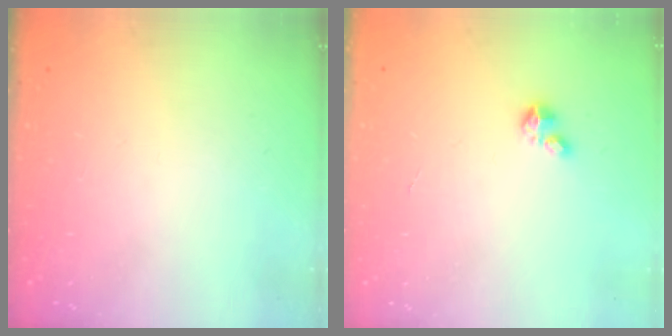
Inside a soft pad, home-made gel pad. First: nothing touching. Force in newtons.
{"total": 1.9, "press": 1.9, "slide": 0.1}